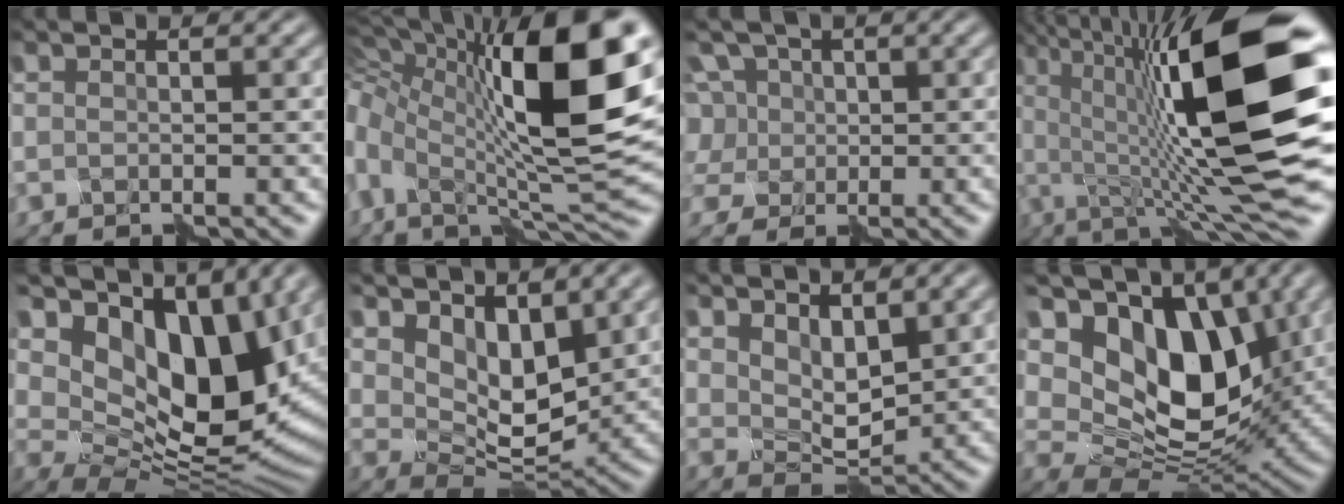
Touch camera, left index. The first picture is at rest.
{"total": 15.6, "force": [4.1, 6.1, 13.7], "torque": [-0.248, 0.002, 0.072]}
{"total": 6.5, "force": [2.1, 5.5, 2.7], "torque": [-0.048, 0.040, 0.018]}
{"total": 16.5, "force": [2.0, 3.8, 16.0], "torque": [-0.246, 0.022, 0.031]}
{"total": 15.3, "force": [6.3, 8.6, 10.9], "torque": [-0.177, 0.009, 0.120]}
{"total": 4.7, "force": [3.0, 2.5, 2.5], "torque": [-0.049, -0.012, 0.055]}
{"total": 3.4, "force": [2.2, 1.8, 1.8], "torque": [-0.038, -0.006, 0.047]}
{"total": 13.7, "force": [4.4, 8.6, 9.8], "torque": [-0.173, 0.007, 0.084]}